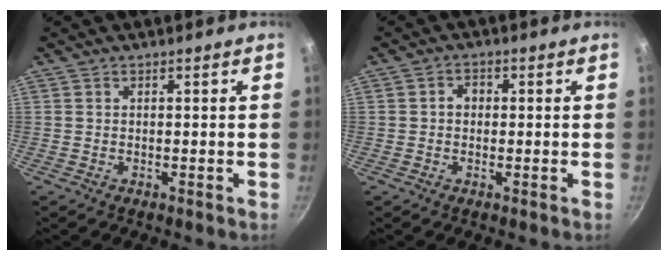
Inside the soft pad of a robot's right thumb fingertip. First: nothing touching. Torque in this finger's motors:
{"motor_torque": [-0.03, -0.15, 0.52, 0.24, 0.03]}